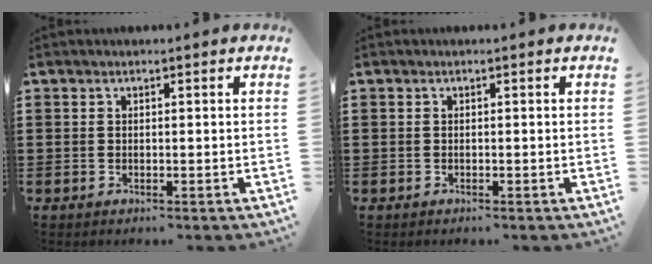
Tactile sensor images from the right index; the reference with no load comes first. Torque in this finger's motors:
{"motor_torque": [0.81, 1.33, -0.02, 0.02]}